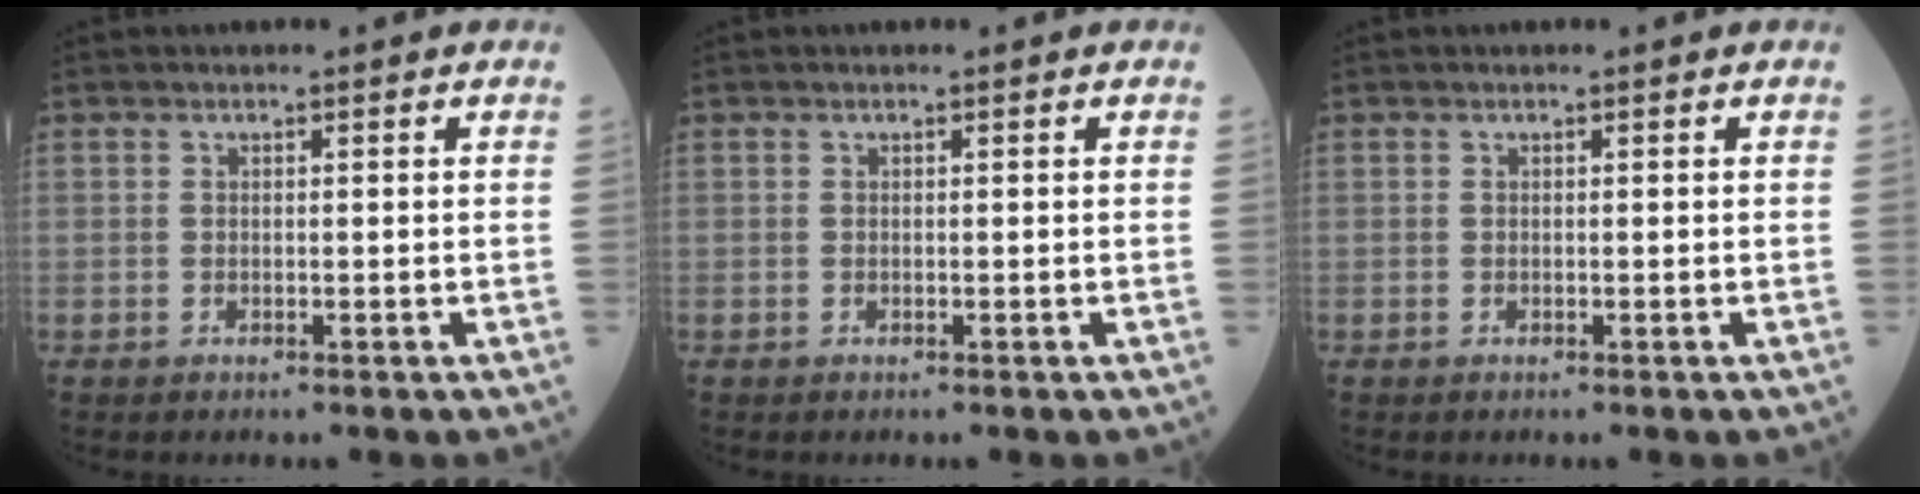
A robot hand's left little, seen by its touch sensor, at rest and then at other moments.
{"total": 0.0}
{"total": 0.0}